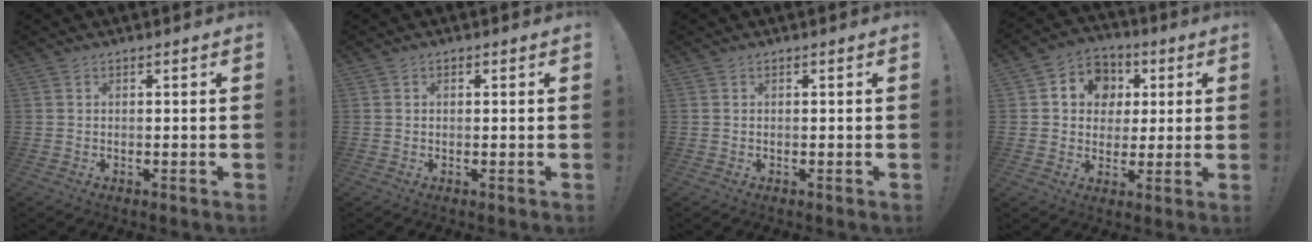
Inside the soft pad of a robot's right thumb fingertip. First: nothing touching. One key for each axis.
{"total": 0.6, "fx": 0.0, "fy": 0.5, "fz": 0.2, "tx": 0.004, "ty": 0.000, "tz": -0.002}
{"total": 0.0}
{"total": 10.3, "fx": 2.0, "fy": 9.3, "fz": 3.8, "tx": -0.053, "ty": -0.004, "tz": 0.046}